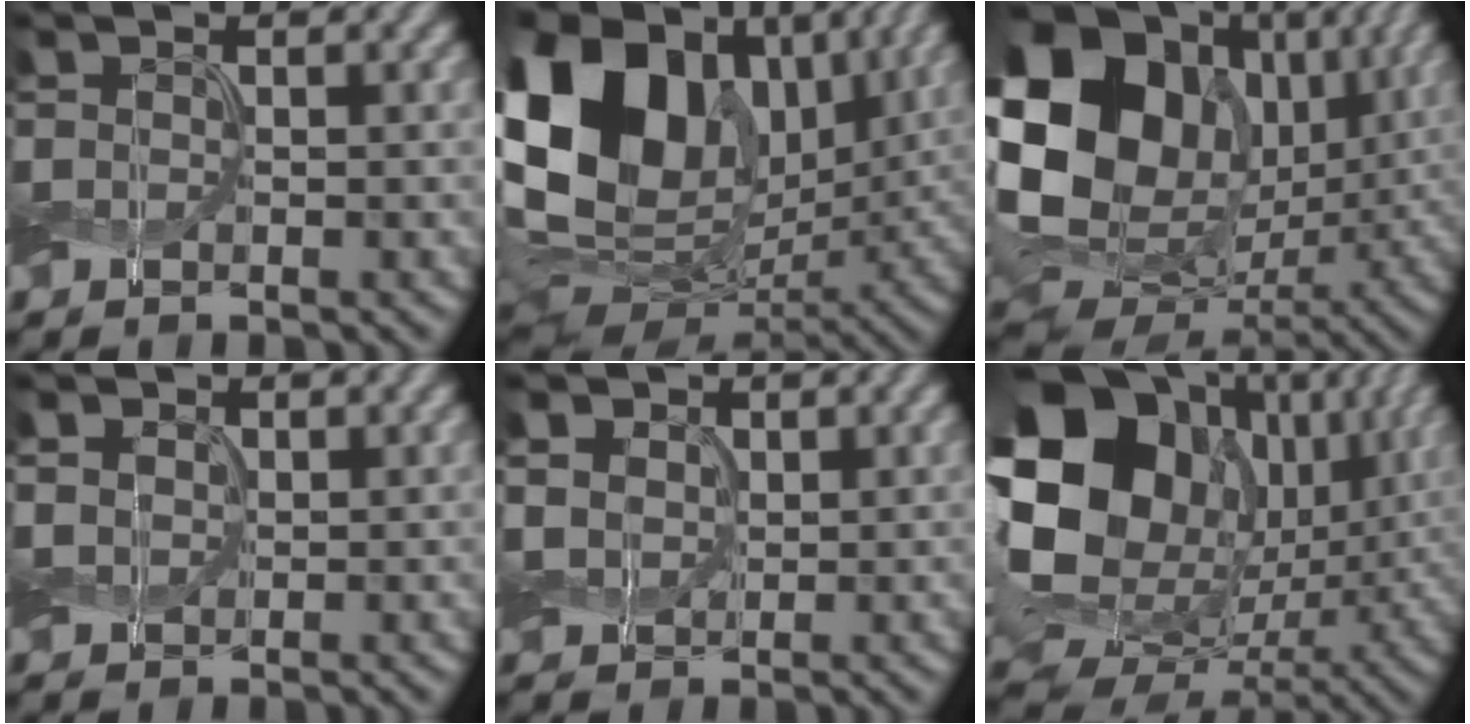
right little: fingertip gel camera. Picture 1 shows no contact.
{"total": 19.6, "force": [4.4, 14.2, 12.7], "torque": [-0.255, 0.022, 0.087]}
{"total": 20.6, "force": [4.2, 15.8, 12.5], "torque": [-0.264, 0.017, 0.082]}
{"total": 1.7, "force": [0.5, 1.5, 0.8], "torque": [-0.023, -0.001, 0.007]}
{"total": 3.6, "force": [1.2, 2.9, 1.8], "torque": [-0.060, 0.004, 0.019]}
{"total": 23.1, "force": [4.2, 18.0, 13.9], "torque": [-0.306, -0.006, 0.074]}